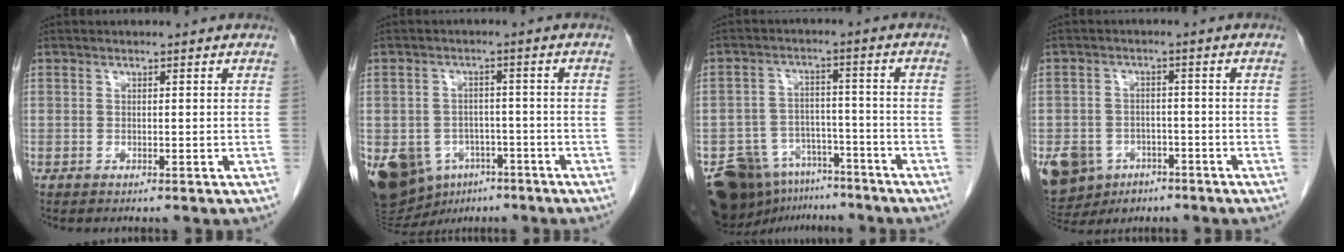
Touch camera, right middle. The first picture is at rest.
{"total": 15.8, "force": [-7.9, 11.4, 7.6], "torque": [-0.180, 0.003, -0.110]}
{"total": 12.2, "force": [-9.5, 6.8, 3.5], "torque": [-0.058, 0.026, -0.148]}
{"total": 11.6, "force": [-6.3, 8.7, 4.2], "torque": [-0.109, 0.003, -0.093]}